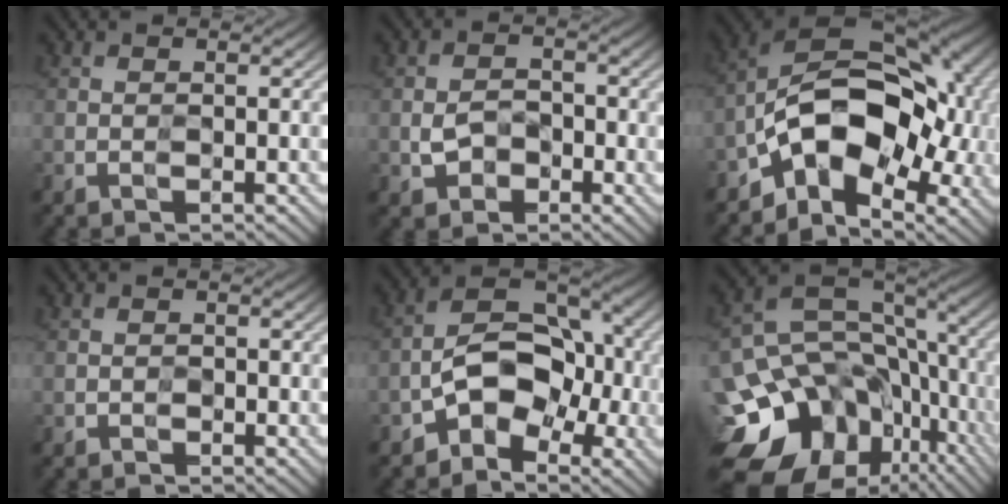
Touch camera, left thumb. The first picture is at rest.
{"total": 2.4, "force": [-0.8, 2.0, 1.0], "torque": [-0.016, 0.004, -0.016]}
{"total": 14.2, "force": [-3.6, 8.9, 10.4], "torque": [-0.153, -0.005, -0.075]}
{"total": 0.0}
{"total": 7.6, "force": [-2.9, 5.0, 4.9], "torque": [-0.069, 0.014, -0.064]}
{"total": 20.4, "force": [-8.5, 15.1, 10.9], "torque": [-0.245, -0.022, -0.087]}